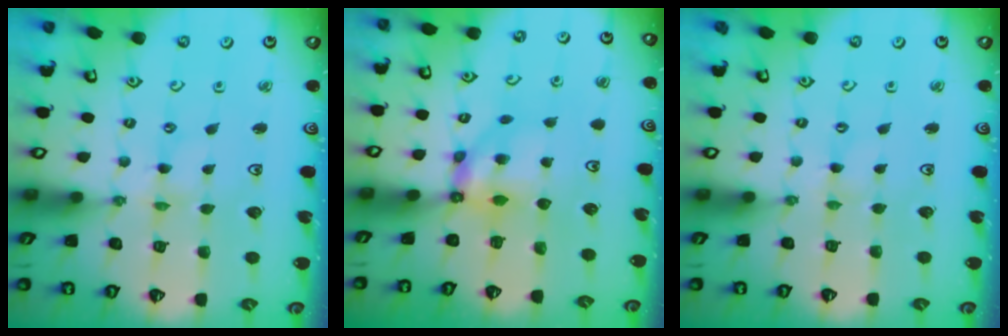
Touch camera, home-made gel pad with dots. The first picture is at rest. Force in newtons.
{"total": 6.6, "press": 6.6, "slide": 0.4}
{"total": 0.0}